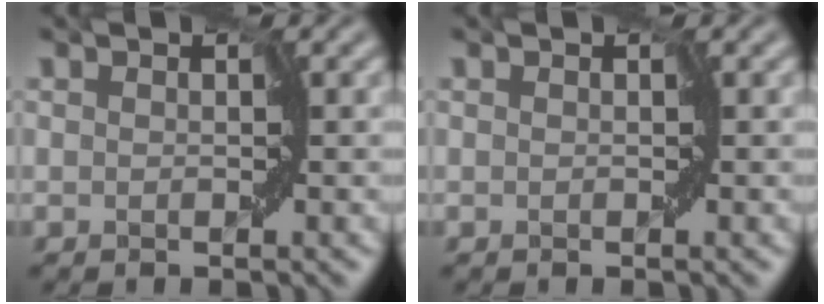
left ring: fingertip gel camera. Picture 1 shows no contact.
{"total": 0.0}